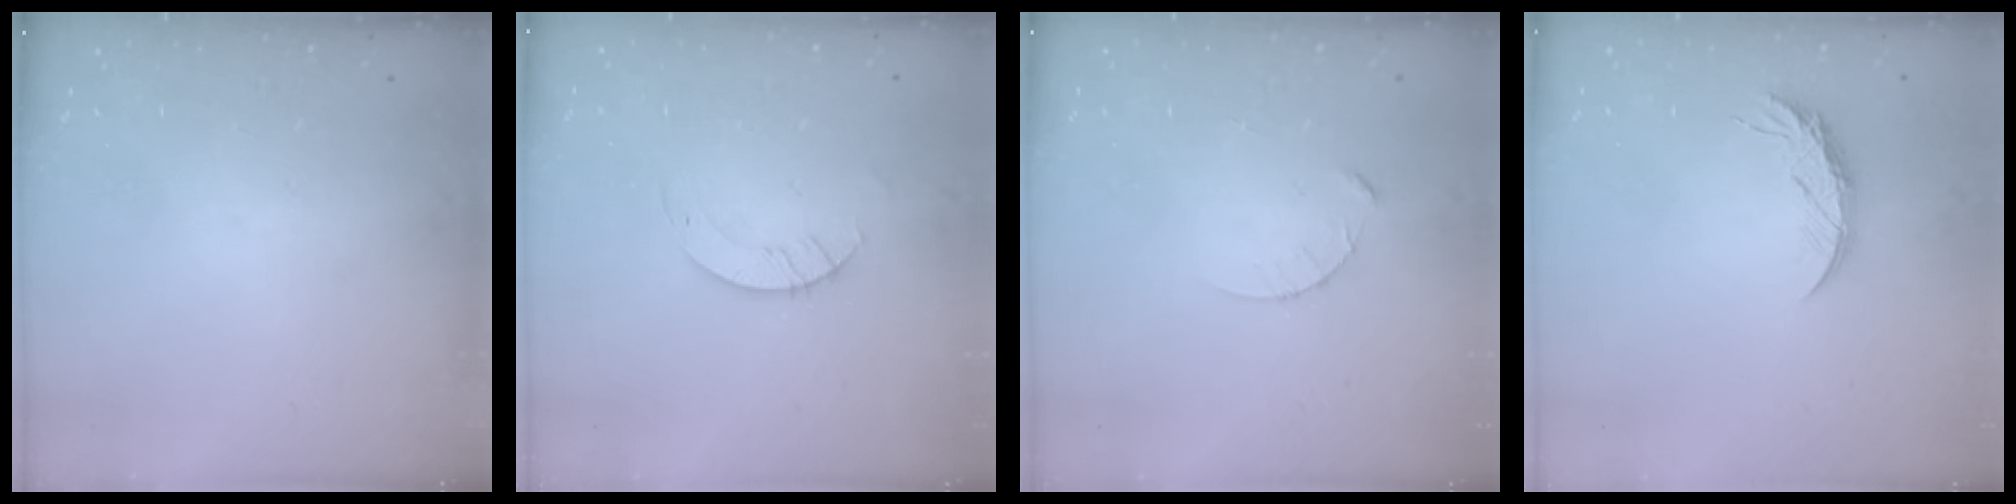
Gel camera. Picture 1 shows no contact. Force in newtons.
{"total": 3.0, "press": 3.0, "slide": 0.3}
{"total": 2.5, "press": 2.5, "slide": 0.3}
{"total": 5.5, "press": 5.4, "slide": 0.8}